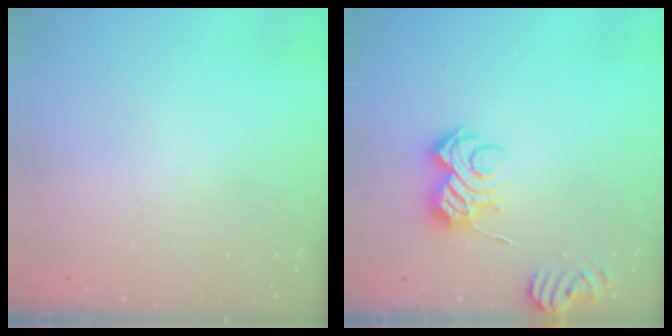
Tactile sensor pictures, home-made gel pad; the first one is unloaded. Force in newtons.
{"total": 8.5, "press": 8.5, "slide": 0.7}